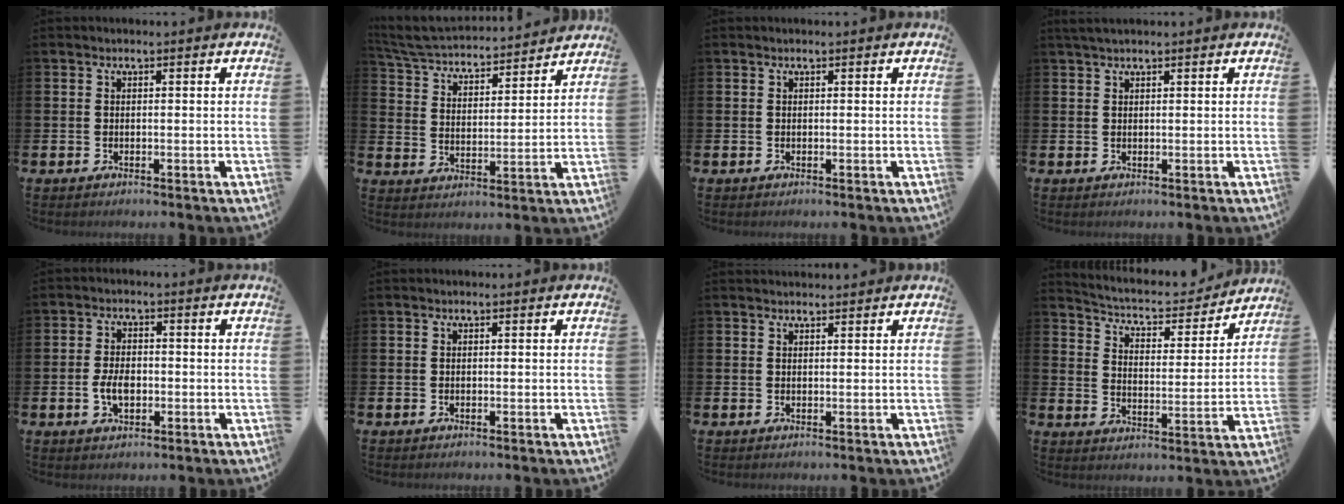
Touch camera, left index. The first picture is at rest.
{"total": 5.4, "force": [5.3, 0.8, 0.9], "torque": [-0.046, -0.044, 0.089]}
{"total": 0.0}
{"total": 1.6, "force": [1.3, 0.2, 0.8], "torque": [-0.016, 0.005, 0.024]}
{"total": 3.8, "force": [-0.6, 2.3, 3.0], "torque": [-0.053, -0.002, -0.015]}
{"total": 0.0}
{"total": 1.3, "force": [1.2, 0.2, 0.1], "torque": [0.008, -0.003, 0.020]}
{"total": 5.6, "force": [5.2, 1.6, 1.4], "torque": [-0.053, -0.043, 0.083]}